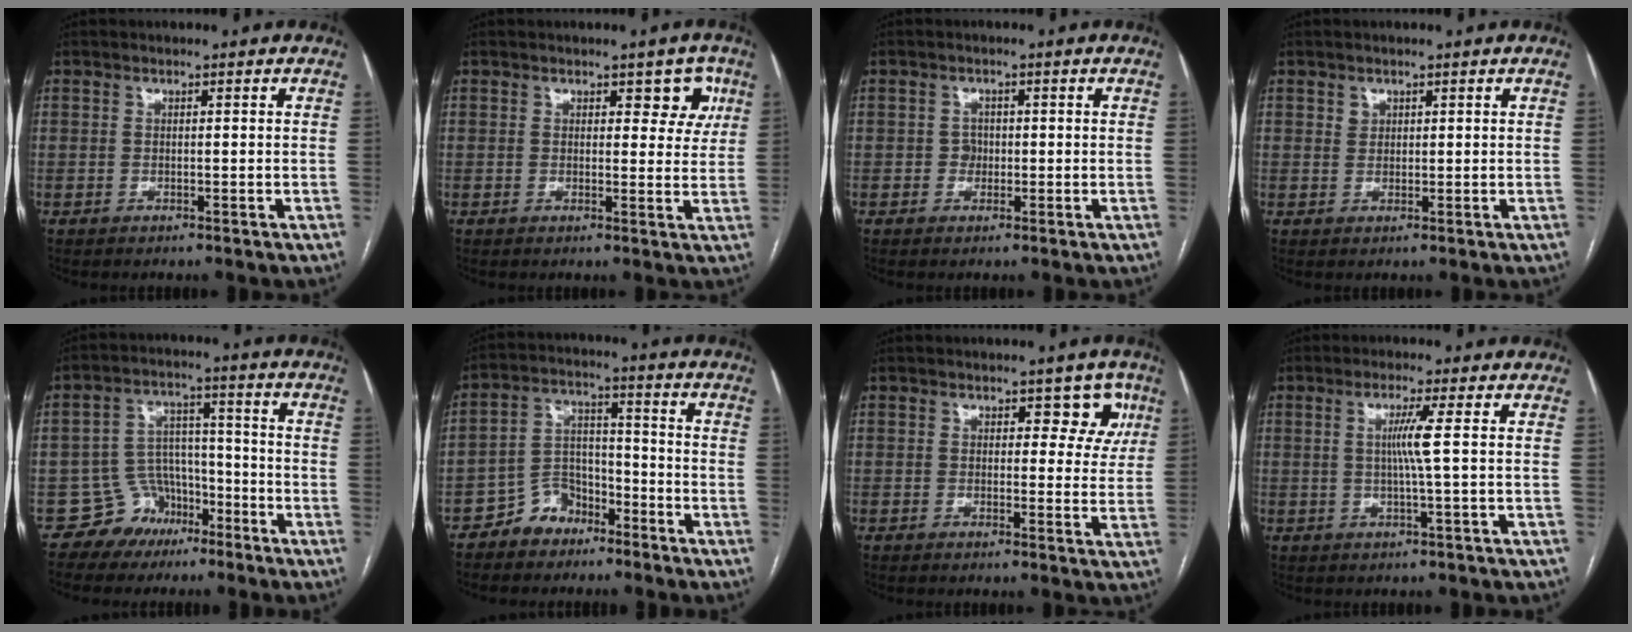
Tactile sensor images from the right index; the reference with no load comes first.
{"total": 4.4, "force": [2.1, 2.5, 2.9], "torque": [-0.016, 0.005, 0.020]}
{"total": 1.5, "force": [-0.2, 1.4, 0.6], "torque": [-0.004, 0.006, -0.005]}
{"total": 1.2, "force": [0.7, 1.0, 0.2], "torque": [0.005, 0.001, 0.010]}
{"total": 7.4, "force": [-4.8, 5.5, 0.6], "torque": [-0.002, 0.030, -0.075]}
{"total": 7.0, "force": [-5.0, 4.6, 1.7], "torque": [-0.030, 0.019, -0.089]}
{"total": 4.8, "force": [2.2, 2.9, 3.0], "torque": [-0.008, 0.007, 0.018]}
{"total": 3.9, "force": [0.4, -1.1, 3.7], "torque": [-0.072, -0.002, 0.006]}